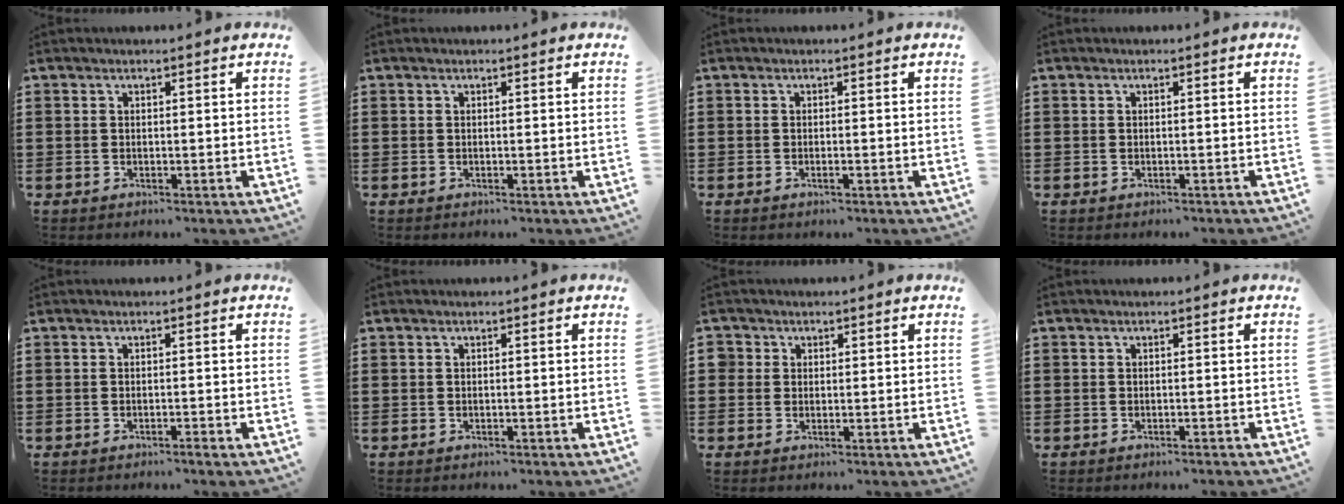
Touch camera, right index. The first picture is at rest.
{"total": 0.0}
{"total": 0.5, "force": [-0.3, 0.0, 0.4], "torque": [-0.008, -0.003, -0.004]}
{"total": 0.0}
{"total": 0.9, "force": [-0.7, 0.0, 0.5], "torque": [-0.011, -0.003, -0.013]}
{"total": 0.0}
{"total": 1.5, "force": [0.6, 1.4, 0.0], "torque": [-0.007, 0.008, 0.010]}
{"total": 0.6, "force": [-0.6, 0.0, 0.1], "torque": [-0.004, -0.003, -0.011]}